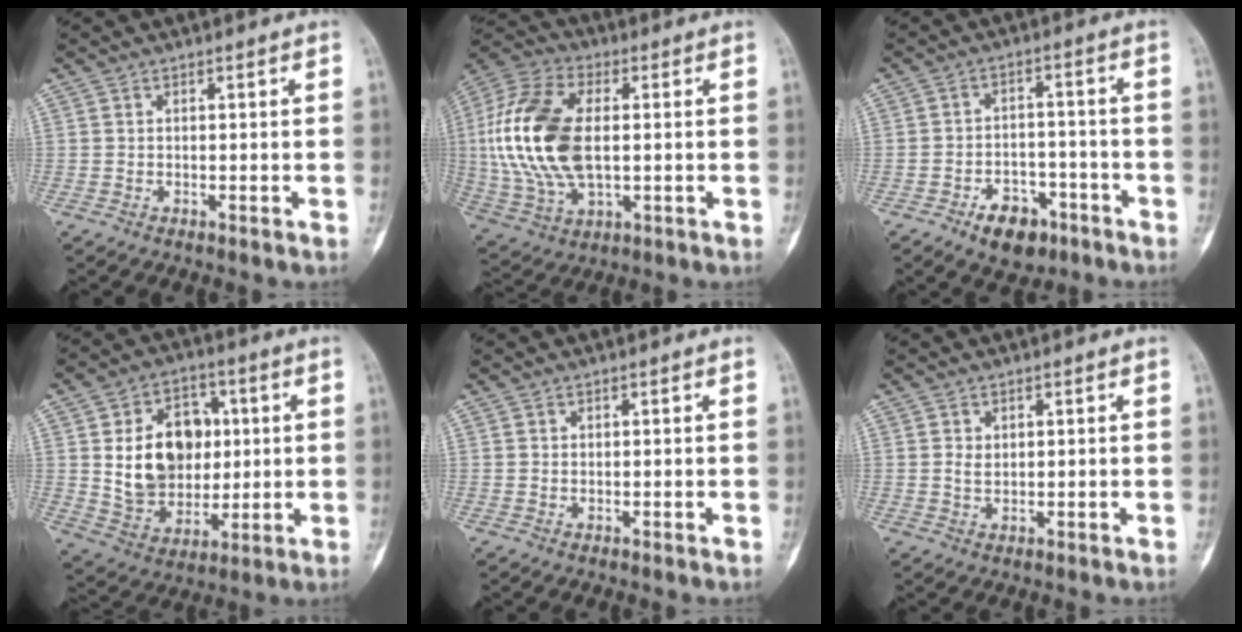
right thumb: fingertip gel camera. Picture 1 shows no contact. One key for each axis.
{"total": 20.7, "fx": 1.0, "fy": 11.7, "fz": 17.0, "tx": -0.360, "ty": 0.004, "tz": 0.023}
{"total": 8.4, "fx": -4.9, "fy": 5.2, "fz": 4.4, "tx": -0.039, "ty": 0.032, "tz": -0.072}
{"total": 16.1, "fx": 2.4, "fy": 12.2, "fz": 10.2, "tx": -0.121, "ty": -0.002, "tz": 0.053}
{"total": 0.0}
{"total": 1.8, "fx": 0.6, "fy": 1.3, "fz": 1.0, "tx": -0.012, "ty": -0.005, "tz": 0.015}